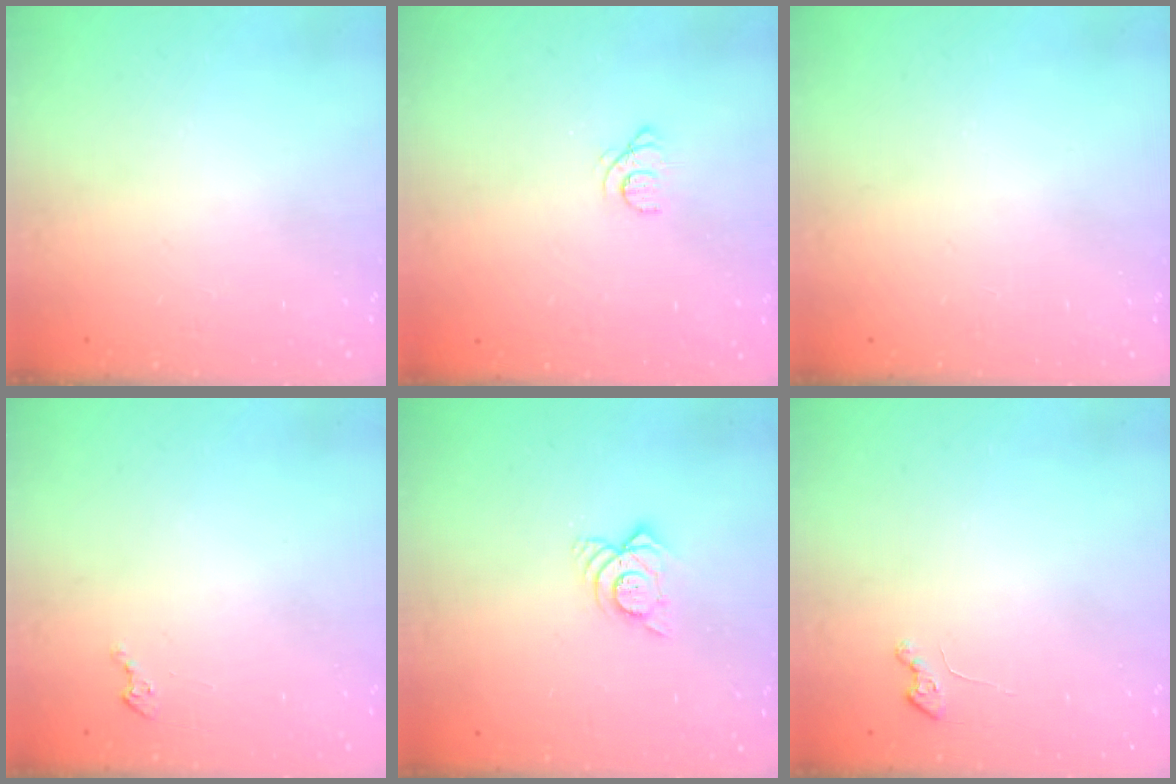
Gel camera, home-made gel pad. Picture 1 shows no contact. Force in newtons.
{"total": 1.1, "press": 1.1, "slide": 0.1}
{"total": 0.0}
{"total": 1.6, "press": 1.5, "slide": 0.2}
{"total": 7.2, "press": 7.2, "slide": 0.6}
{"total": 2.2, "press": 2.2, "slide": 0.3}